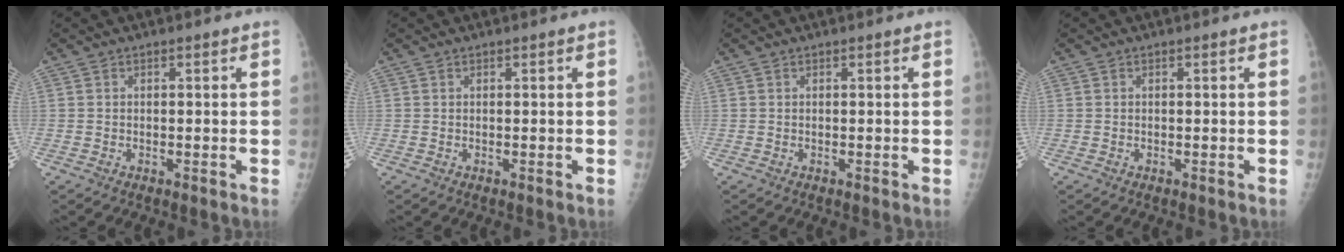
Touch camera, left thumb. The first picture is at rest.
{"total": 0.0}
{"total": 0.0}
{"total": 0.0}